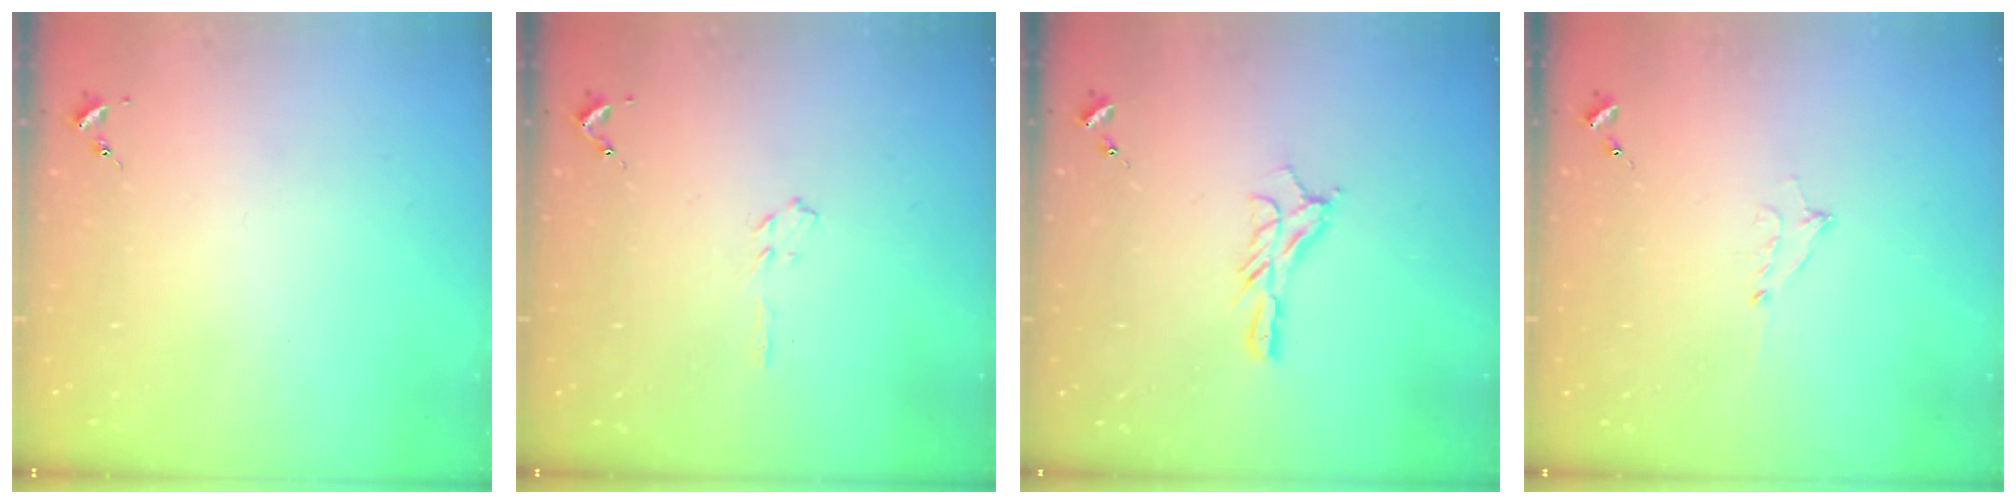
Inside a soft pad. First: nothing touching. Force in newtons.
{"total": 3.5, "press": 3.5, "slide": 0.4}
{"total": 9.5, "press": 9.5, "slide": 0.4}
{"total": 5.2, "press": 5.2, "slide": 0.3}